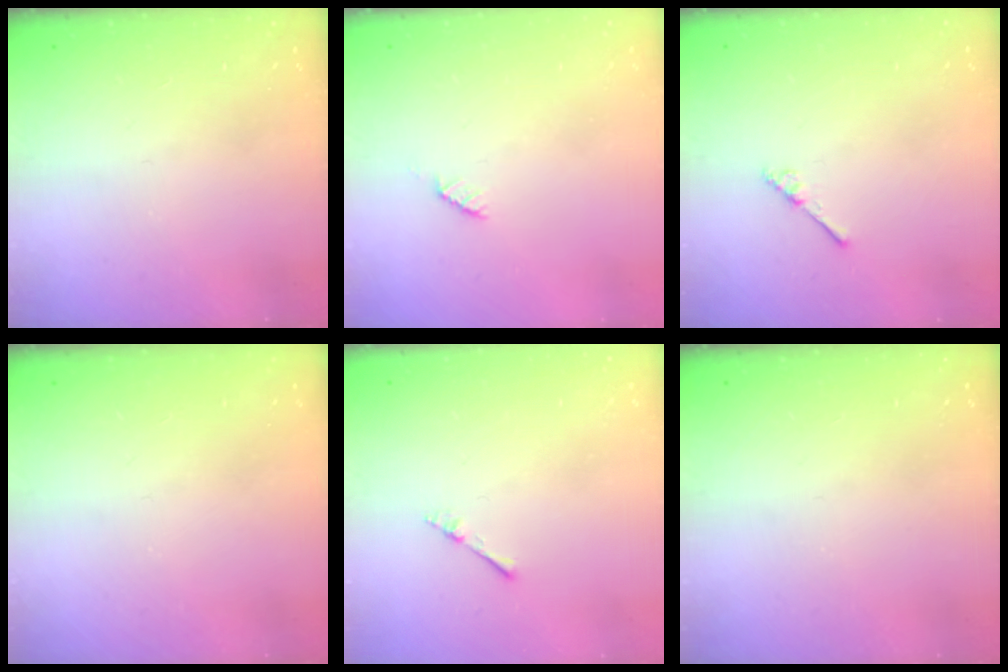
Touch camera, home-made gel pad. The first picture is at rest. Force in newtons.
{"total": 4.3, "press": 4.3, "slide": 0.6}
{"total": 3.0, "press": 3.0, "slide": 0.3}
{"total": 0.0}
{"total": 2.2, "press": 2.2, "slide": 0.3}
{"total": 0.0}